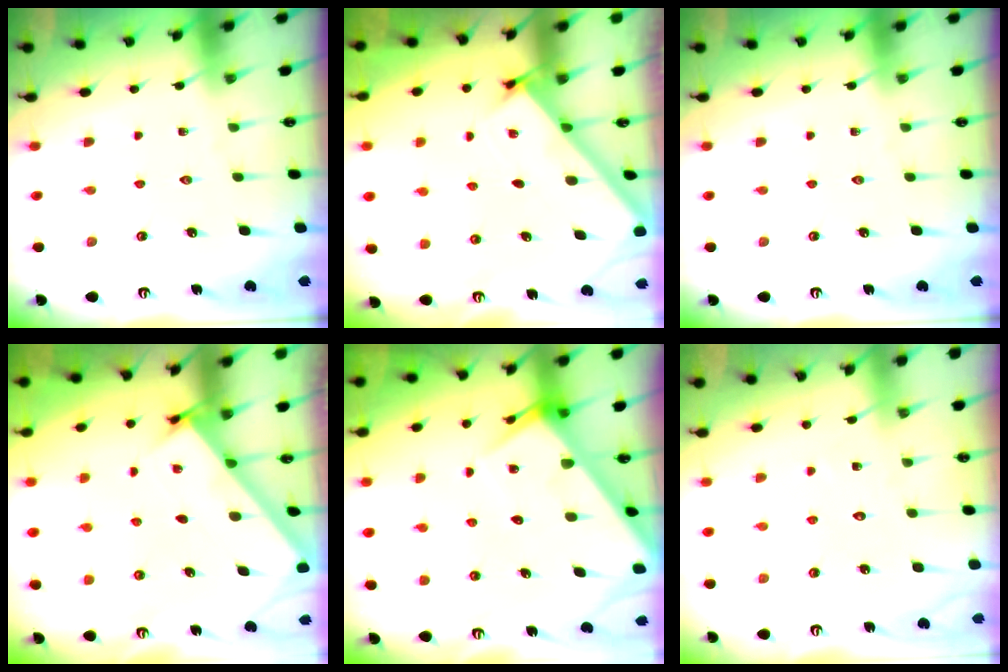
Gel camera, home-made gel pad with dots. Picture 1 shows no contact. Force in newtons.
{"total": 2.7, "press": 2.7, "slide": 0.3}
{"total": 0.0}
{"total": 3.1, "press": 3.1, "slide": 0.2}
{"total": 6.1, "press": 6.1, "slide": 0.5}
{"total": 4.1, "press": 4.0, "slide": 0.4}